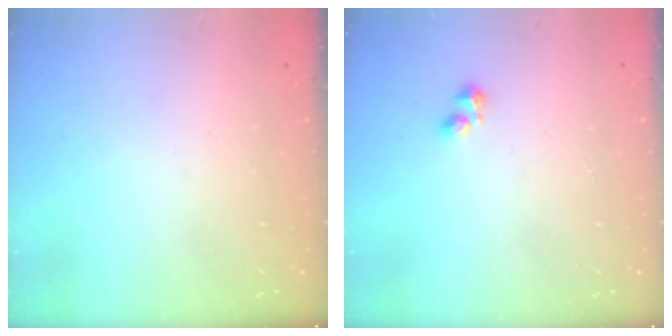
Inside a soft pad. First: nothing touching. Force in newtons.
{"total": 2.2, "press": 2.1, "slide": 0.6}